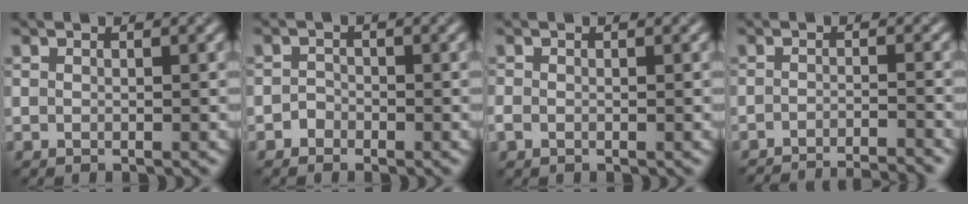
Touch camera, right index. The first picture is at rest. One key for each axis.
{"total": 0.9, "fx": -0.6, "fy": 0.7, "fz": 0.0, "tx": 0.003, "ty": 0.004, "tz": -0.012}
{"total": 0.8, "fx": -0.4, "fy": 0.6, "fz": 0.4, "tx": -0.009, "ty": -0.003, "tz": -0.009}
{"total": 7.4, "fx": -7.0, "fy": 1.1, "fz": 2.1, "tx": -0.017, "ty": -0.001, "tz": -0.096}